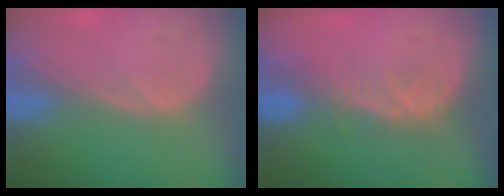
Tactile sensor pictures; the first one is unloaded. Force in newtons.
{"total": 3.4, "press": 3.0, "slide": 1.6}